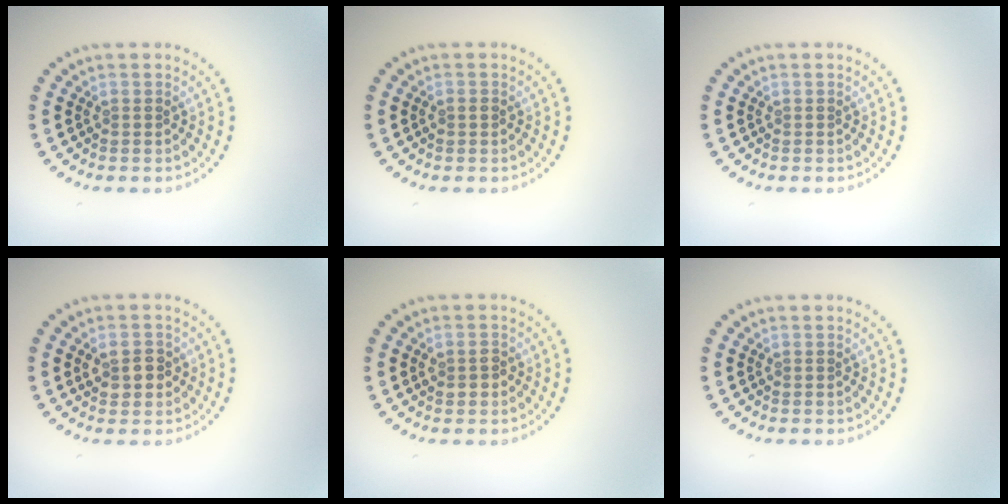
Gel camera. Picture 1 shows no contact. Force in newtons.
{"total": 0.8, "press": 0.8, "slide": 0.1}
{"total": 0.0}
{"total": 2.4, "press": 2.4, "slide": 0.4}
{"total": 1.5, "press": 1.5, "slide": 0.1}
{"total": 0.0}